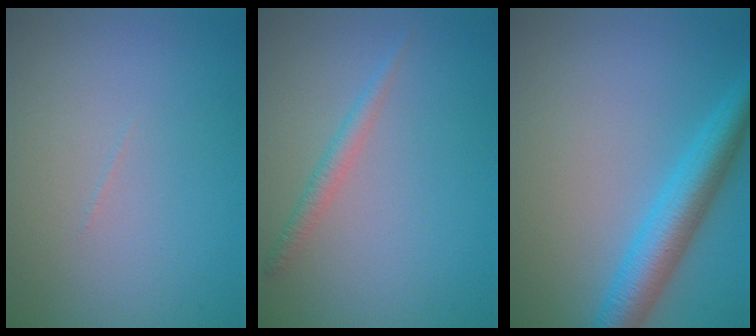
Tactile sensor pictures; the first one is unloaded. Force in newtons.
{"total": 1.5, "press": 1.5, "slide": 0.0}
{"total": 5.4, "press": 5.4, "slide": 0.3}